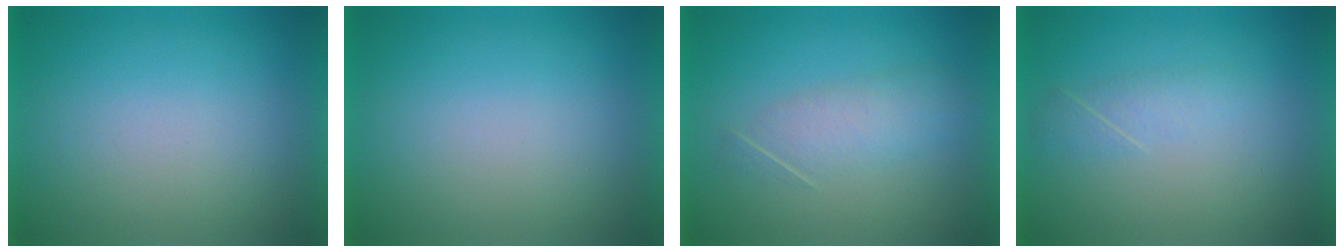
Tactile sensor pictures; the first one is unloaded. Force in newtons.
{"total": 0.0}
{"total": 3.1}
{"total": 2.2}